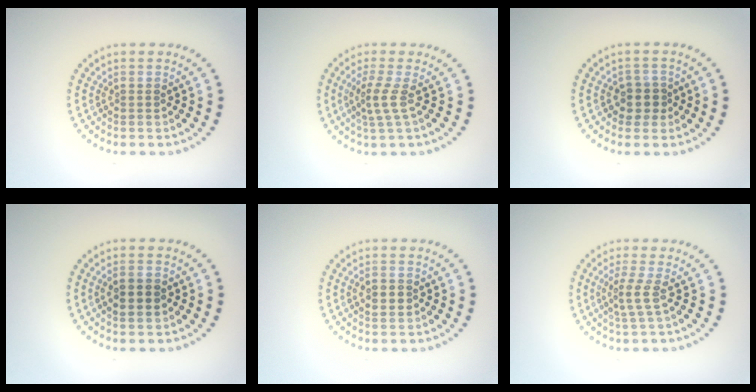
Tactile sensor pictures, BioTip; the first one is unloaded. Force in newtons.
{"total": 2.1, "press": 1.5, "slide": 1.5}
{"total": 2.1, "press": 1.9, "slide": 1.0}
{"total": 2.1, "press": 2.1, "slide": 0.1}
{"total": 1.6, "press": 1.6, "slide": 0.1}
{"total": 2.1, "press": 1.5, "slide": 1.5}